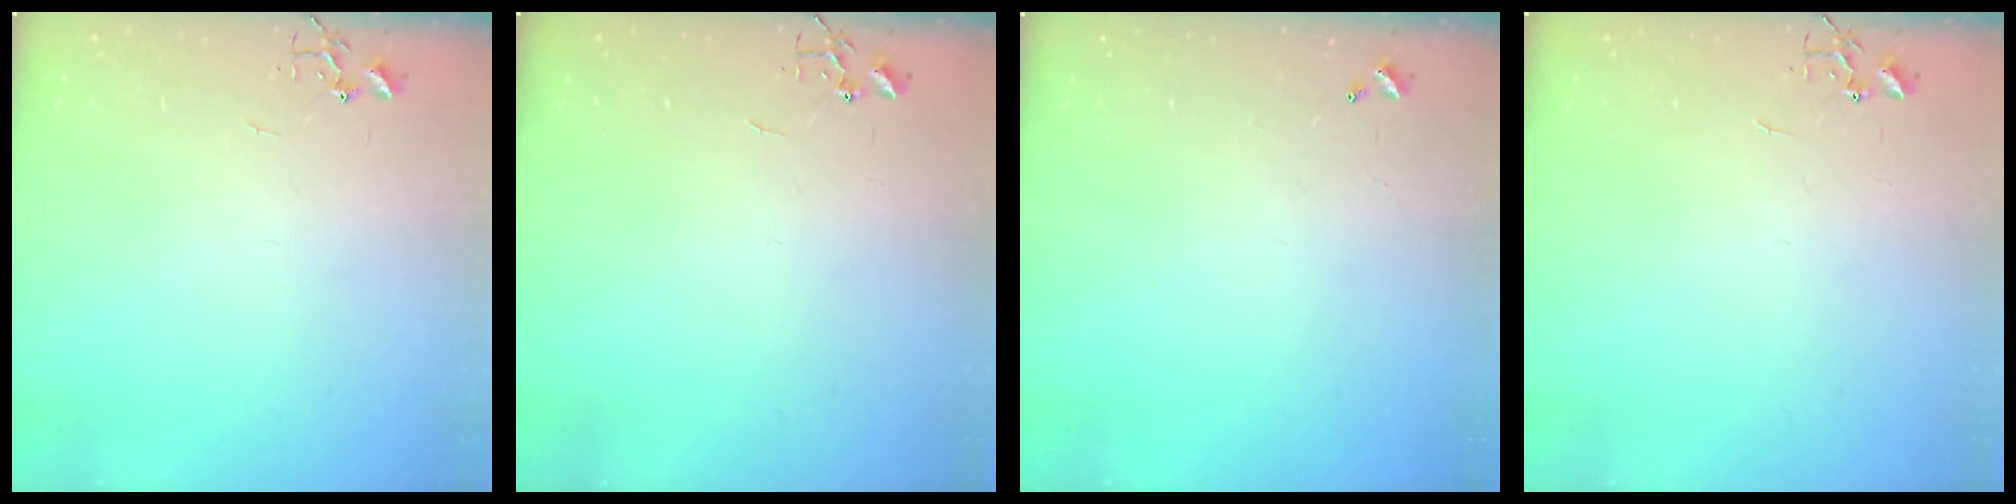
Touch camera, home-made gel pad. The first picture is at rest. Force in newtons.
{"total": 0.0}
{"total": 0.0}
{"total": 0.0}